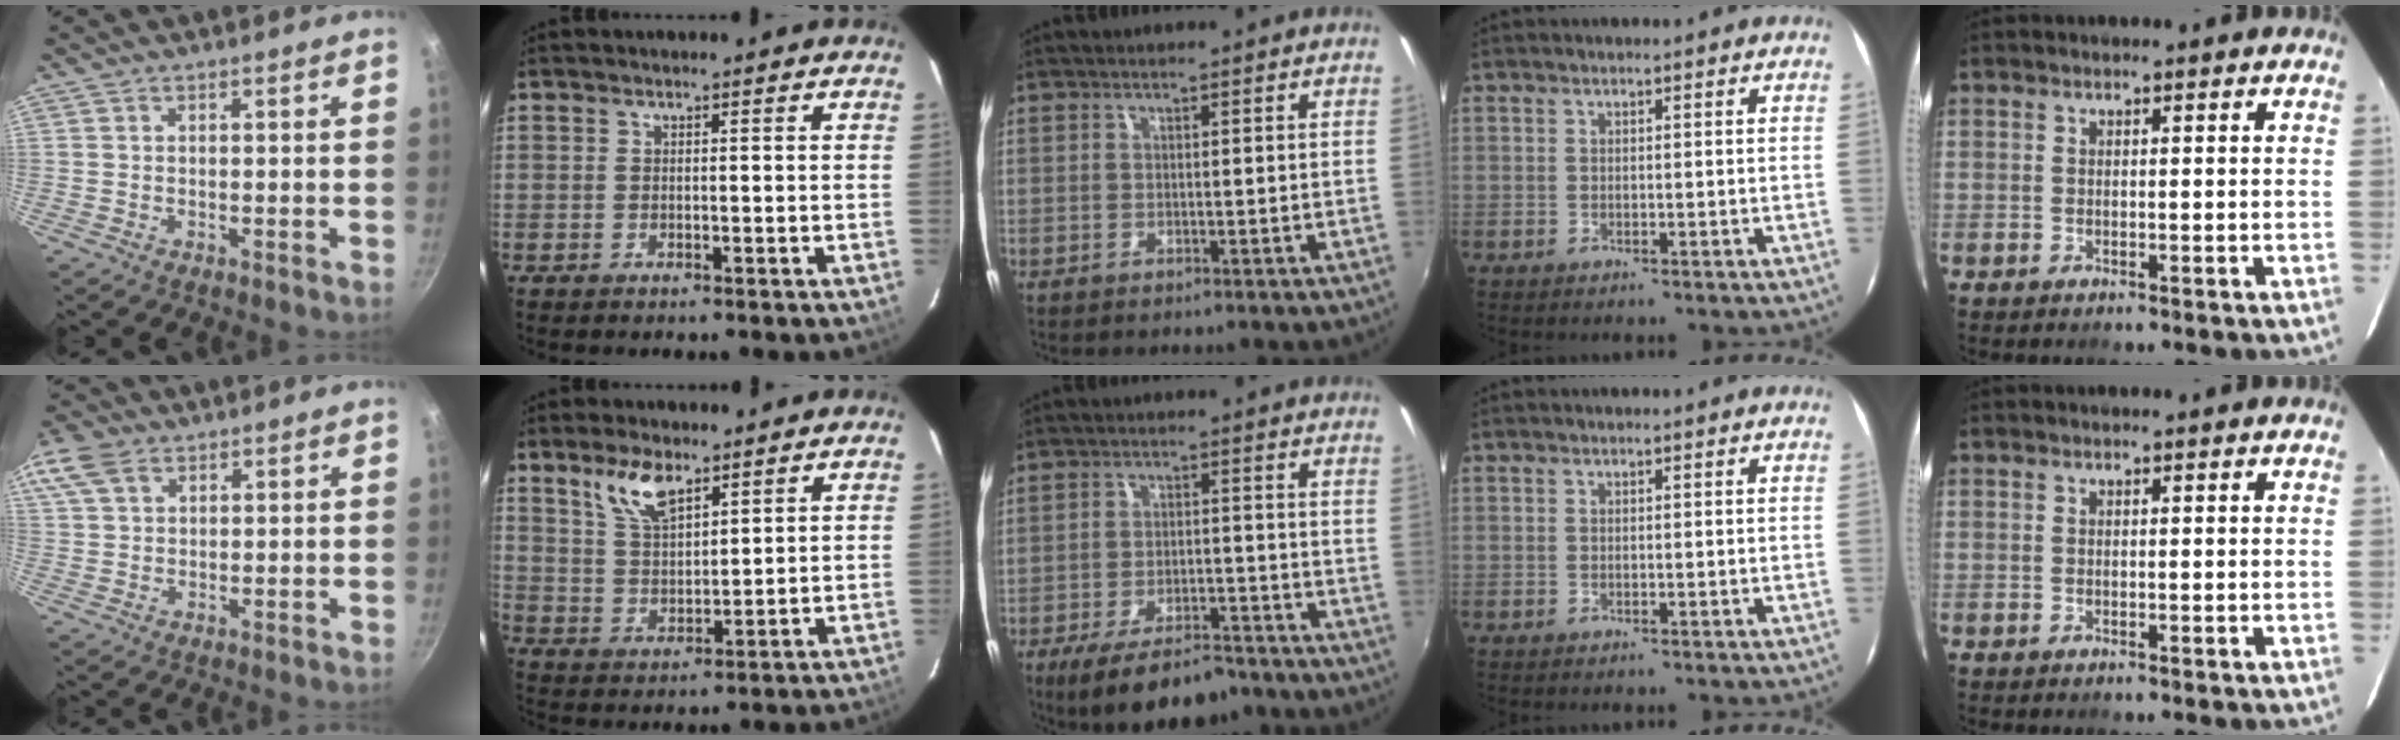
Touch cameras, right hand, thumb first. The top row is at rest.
{"thumb": {"total": 7.1, "force": [3.7, 4.5, 4.1], "torque": [-0.081, 0.010, 0.069]}, "index": {"total": 7.7, "force": [5.1, 3.3, 4.8], "torque": [-0.091, 0.009, 0.104]}, "middle": {"total": 11.9, "force": [-9.0, 4.3, 6.4], "torque": [-0.137, -0.016, -0.140]}}